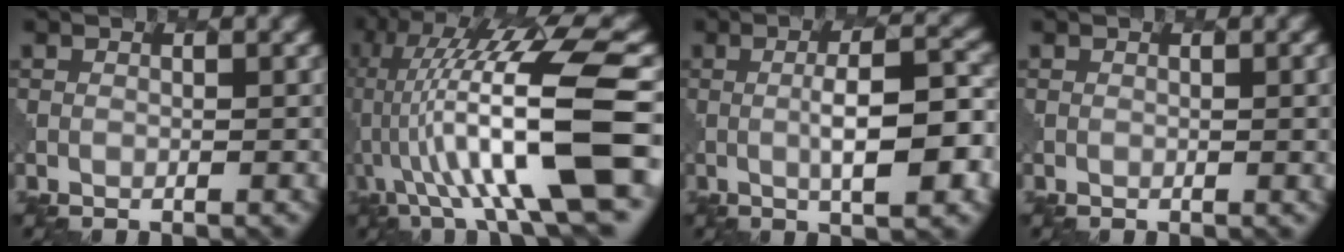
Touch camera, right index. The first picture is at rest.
{"total": 13.7, "force": [-0.2, 2.4, 13.5], "torque": [-0.238, 0.031, 0.001]}
{"total": 6.6, "force": [0.0, 1.5, 6.5], "torque": [-0.104, 0.003, -0.003]}
{"total": 2.1, "force": [0.3, 0.6, 2.0], "torque": [-0.018, 0.004, 0.001]}